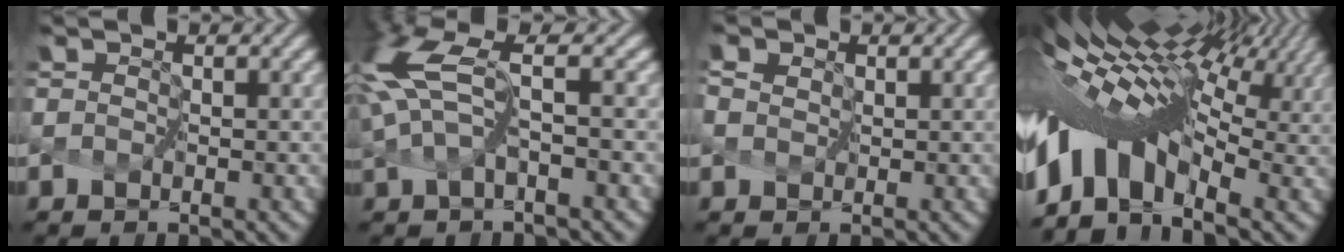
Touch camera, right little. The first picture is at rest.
{"total": 3.6, "force": [0.5, 0.7, 3.5], "torque": [-0.074, 0.009, 0.008]}
{"total": 0.7, "force": [0.3, 0.6, 0.2], "torque": [-0.003, 0.000, 0.005]}
{"total": 13.3, "force": [1.2, 7.5, 10.9], "torque": [-0.199, 0.014, 0.033]}